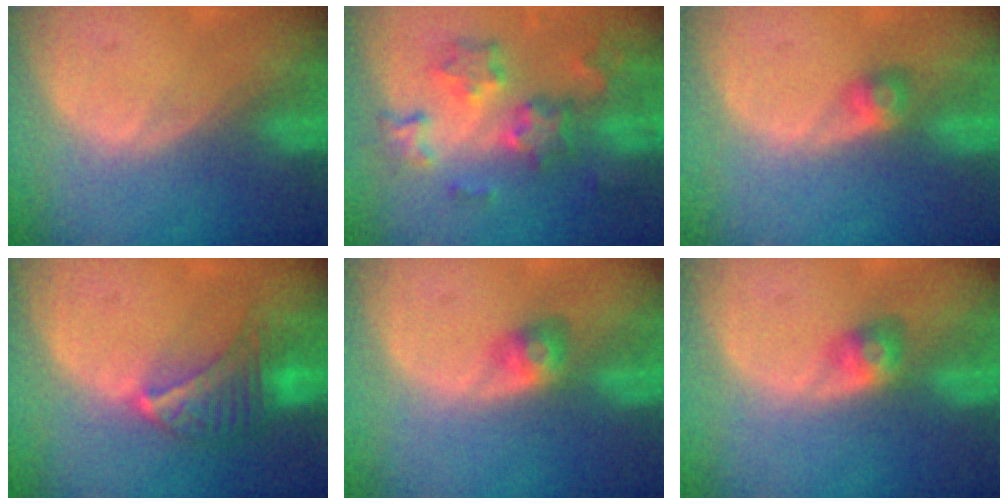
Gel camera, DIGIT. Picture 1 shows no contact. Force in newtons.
{"total": 9.2, "press": 8.1, "slide": 4.3}
{"total": 2.5, "press": 2.3, "slide": 1.0}
{"total": 6.7, "press": 6.1, "slide": 2.8}
{"total": 2.8, "press": 2.6, "slide": 1.0}
{"total": 2.8, "press": 2.6, "slide": 1.0}